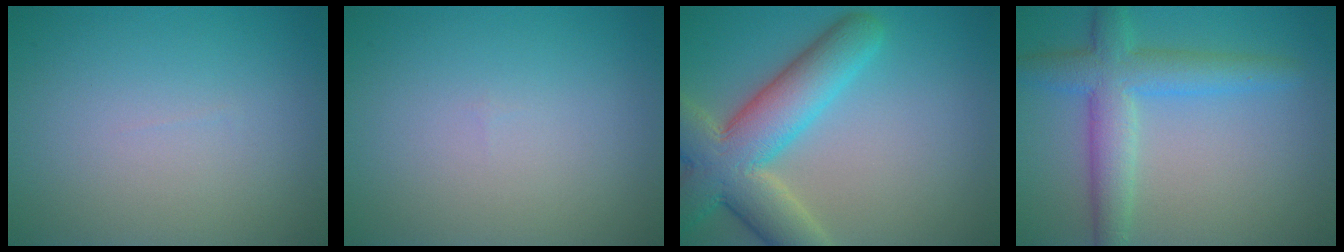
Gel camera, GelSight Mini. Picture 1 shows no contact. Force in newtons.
{"total": 0.0}
{"total": 9.0, "press": 9.0, "slide": 0.6}
{"total": 5.3, "press": 5.3, "slide": 0.1}